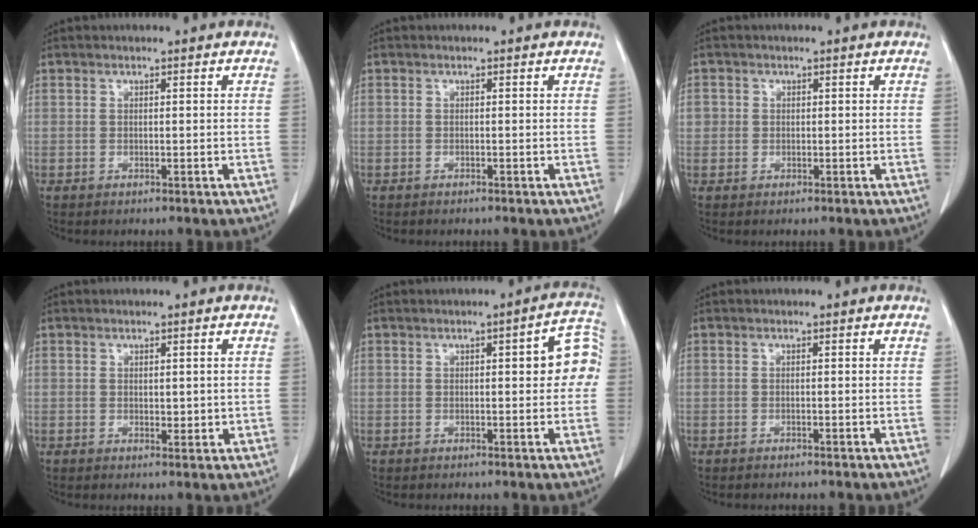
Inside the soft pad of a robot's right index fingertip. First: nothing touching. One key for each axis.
{"total": 0.0}
{"total": 1.7, "fx": 0.2, "fy": 1.6, "fz": 0.2, "tx": 0.007, "ty": 0.003, "tz": 0.001}
{"total": 2.0, "fx": 0.3, "fy": 1.2, "fz": 1.6, "tx": -0.018, "ty": -0.005, "tz": 0.008}
{"total": 6.7, "fx": 0.9, "fy": 1.8, "fz": 6.4, "tx": -0.070, "ty": 0.023, "tz": 0.004}
{"total": 0.0}